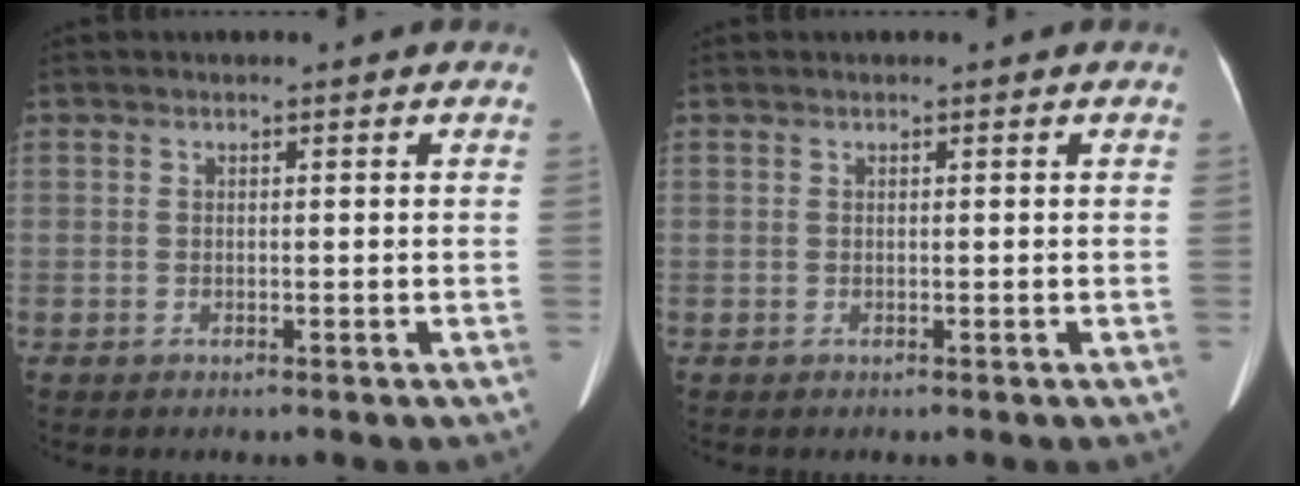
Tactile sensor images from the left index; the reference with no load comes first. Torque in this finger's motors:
{"motor_torque": [0.05, -0.01, 0.00, 0.01]}